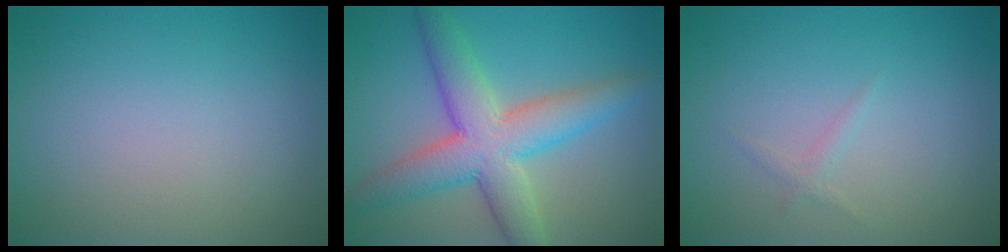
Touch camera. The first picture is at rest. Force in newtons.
{"total": 7.4, "press": 7.3, "slide": 0.3}
{"total": 0.7, "press": 0.7, "slide": 0.0}